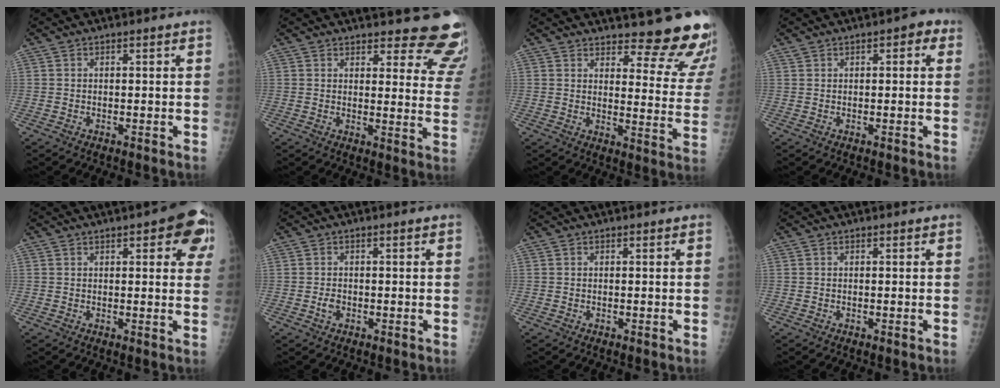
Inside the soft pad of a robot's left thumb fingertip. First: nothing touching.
{"total": 14.9, "force": [13.9, 3.8, 4.1], "torque": [0.006, -0.115, 0.132]}
{"total": 16.4, "force": [15.0, 3.7, 5.5], "torque": [-0.020, -0.141, 0.167]}
{"total": 3.2, "force": [1.5, 1.7, 2.4], "torque": [-0.020, 0.007, 0.018]}
{"total": 9.2, "force": [4.1, 3.2, 7.6], "torque": [-0.057, -0.006, 0.039]}
{"total": 1.6, "force": [-0.5, 1.1, 1.0], "torque": [-0.018, 0.005, -0.009]}
{"total": 0.0}
{"total": 0.0}